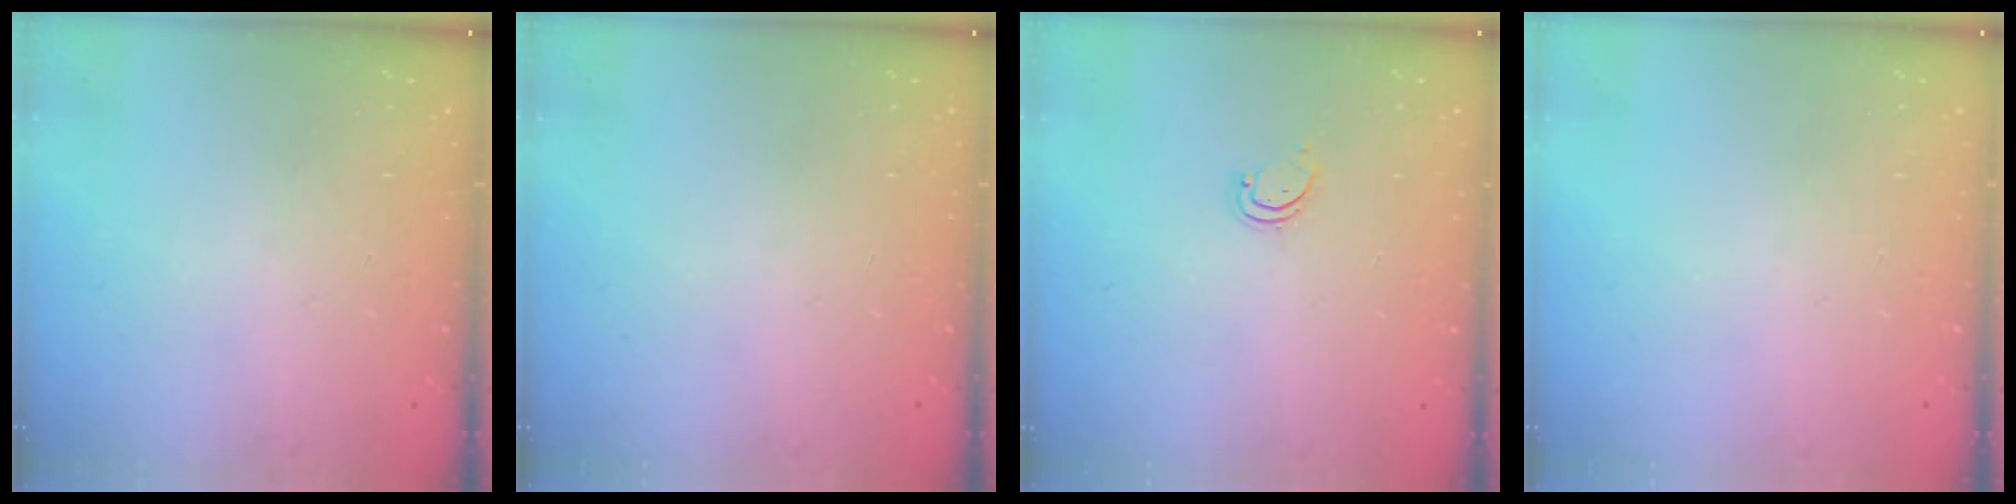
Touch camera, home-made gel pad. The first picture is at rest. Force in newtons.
{"total": 0.0}
{"total": 1.7, "press": 1.7, "slide": 0.3}
{"total": 0.0}